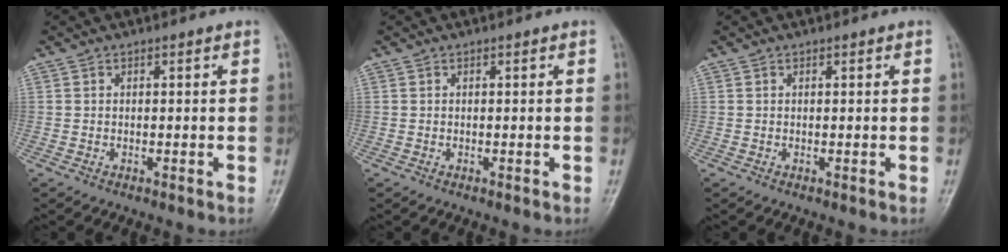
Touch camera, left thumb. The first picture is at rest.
{"total": 0.0}
{"total": 0.0}